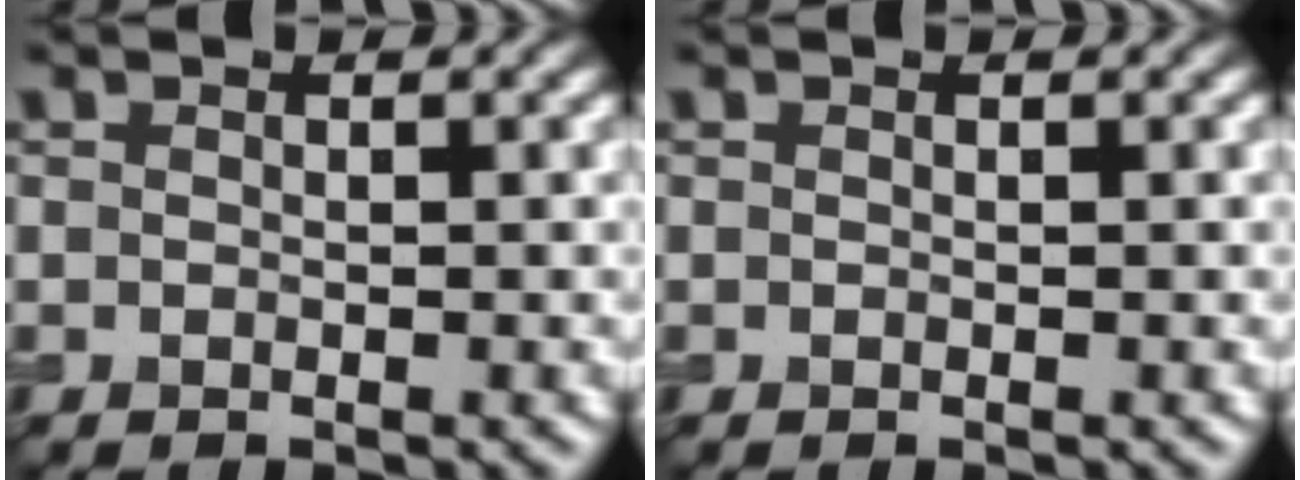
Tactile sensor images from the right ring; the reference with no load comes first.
{"total": 0.0}